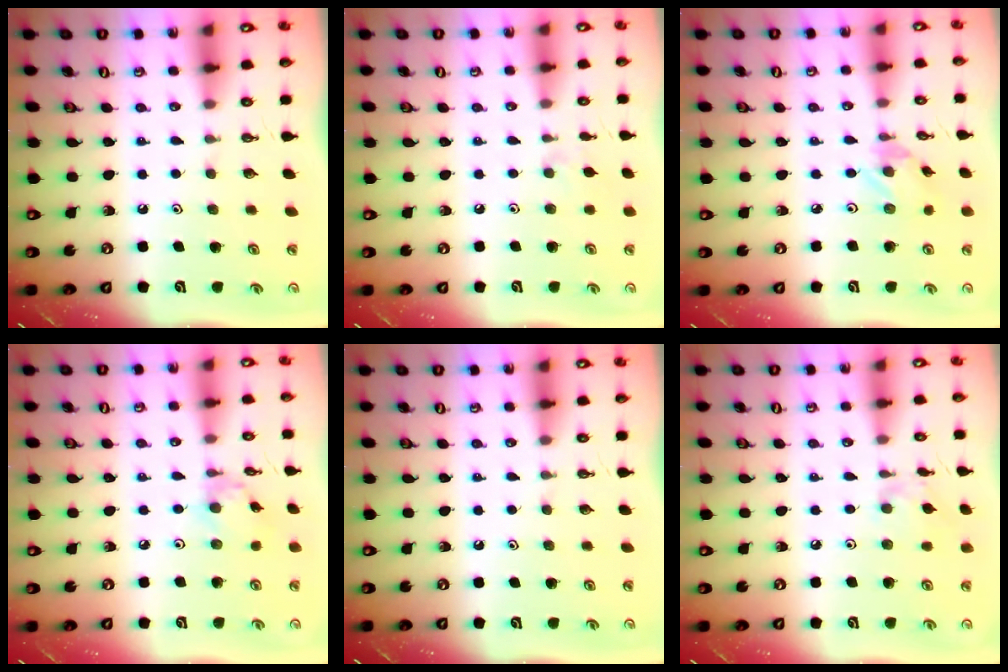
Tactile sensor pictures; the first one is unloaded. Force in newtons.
{"total": 3.7, "press": 3.7, "slide": 0.6}
{"total": 1.8, "press": 1.8, "slide": 0.2}
{"total": 2.4, "press": 2.4, "slide": 0.2}
{"total": 0.0}
{"total": 4.1, "press": 4.1, "slide": 0.4}